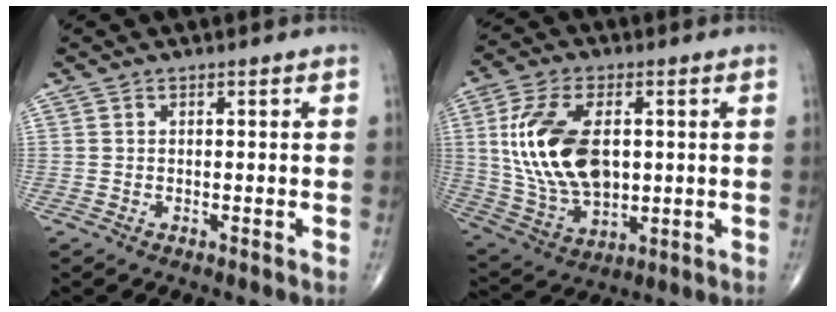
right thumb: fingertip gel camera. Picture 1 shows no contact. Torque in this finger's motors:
{"motor_torque": [-0.63, 1.35, 1.17, 0.71, 0.20]}